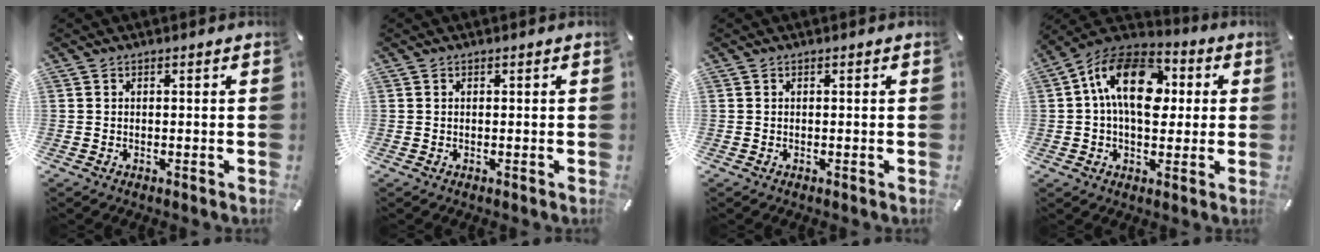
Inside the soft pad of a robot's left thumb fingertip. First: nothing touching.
{"total": 0.0}
{"total": 0.0}
{"total": 17.2, "force": [2.3, 11.3, 12.8], "torque": [-0.224, 0.010, 0.035]}